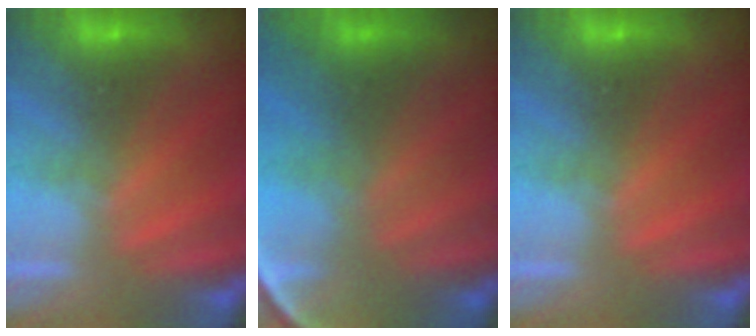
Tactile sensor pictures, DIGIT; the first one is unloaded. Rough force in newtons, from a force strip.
{"total": 7.6}
{"total": 0.0}